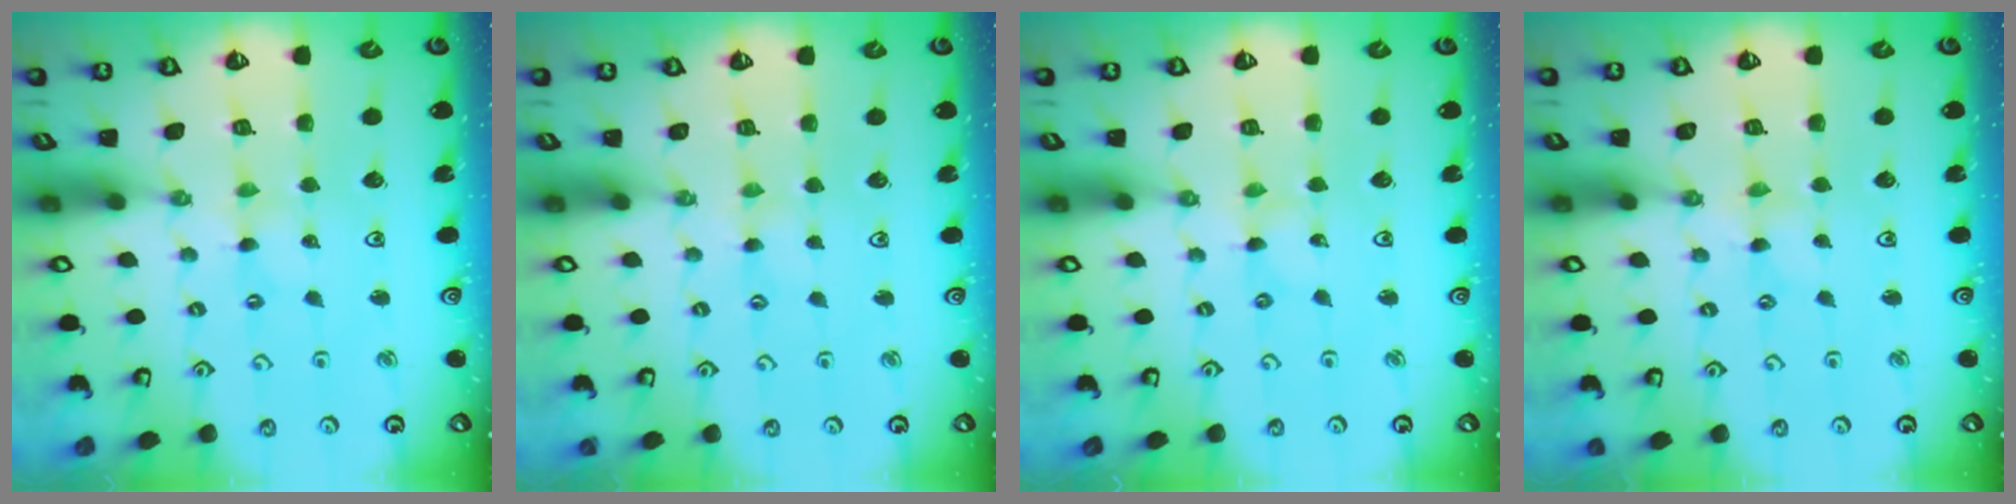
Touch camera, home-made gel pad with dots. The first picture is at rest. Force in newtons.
{"total": 1.2, "press": 1.2, "slide": 0.2}
{"total": 0.0}
{"total": 0.0}